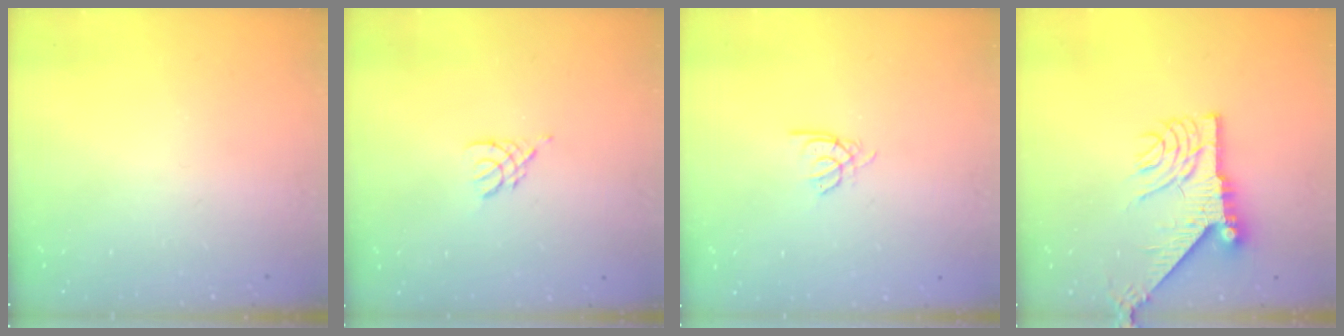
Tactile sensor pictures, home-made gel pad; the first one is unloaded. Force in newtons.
{"total": 2.9, "press": 2.8, "slide": 0.6}
{"total": 2.4, "press": 2.4, "slide": 0.4}
{"total": 12.1, "press": 12.0, "slide": 1.6}